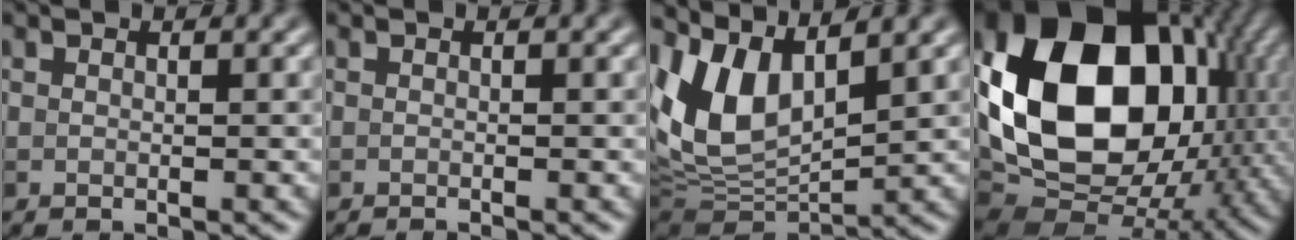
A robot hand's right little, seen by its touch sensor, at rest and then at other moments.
{"total": 0.7, "force": [-0.5, 0.1, 0.4], "torque": [0.002, -0.003, -0.011]}
{"total": 10.2, "force": [3.3, 5.2, 8.1], "torque": [-0.184, -0.002, 0.063]}
{"total": 16.9, "force": [1.6, 12.4, 11.4], "torque": [-0.216, -0.013, 0.022]}